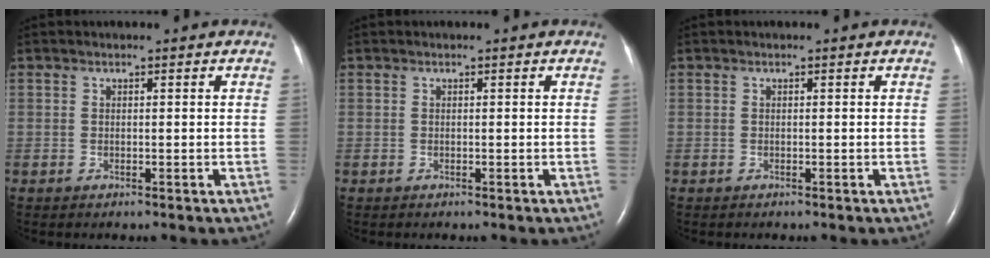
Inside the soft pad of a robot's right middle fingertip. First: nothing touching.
{"total": 0.0}
{"total": 0.0}